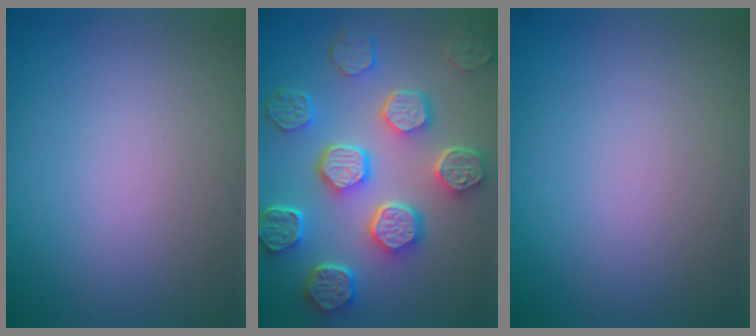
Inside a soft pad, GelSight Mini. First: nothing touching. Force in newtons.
{"total": 8.2, "press": 6.4, "slide": 5.1}
{"total": 0.0}